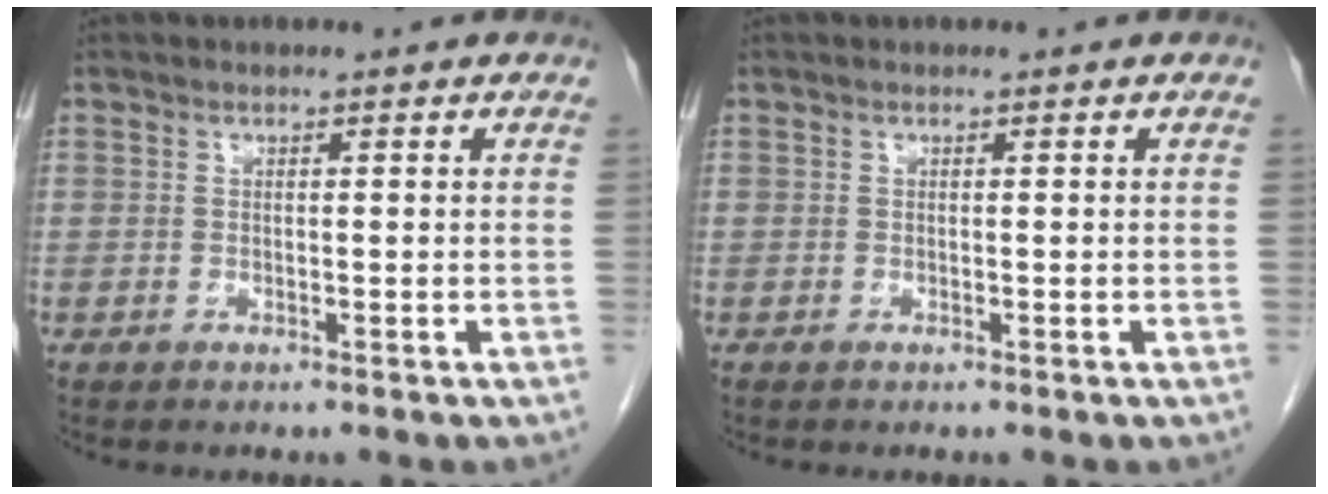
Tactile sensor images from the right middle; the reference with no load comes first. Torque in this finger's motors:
{"motor_torque": [0.19, -0.02, 0.04, 0.01]}